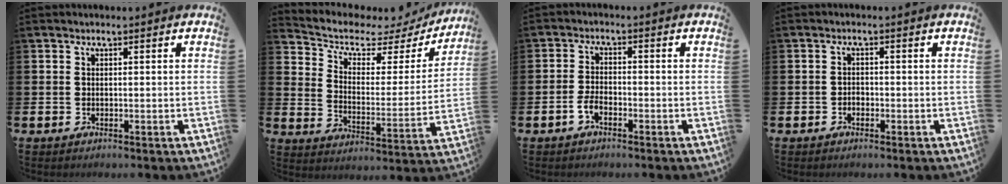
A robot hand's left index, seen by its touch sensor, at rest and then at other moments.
{"total": 4.9, "force": [4.0, 2.5, 1.6], "torque": [-0.065, -0.034, 0.060]}
{"total": 2.3, "force": [-1.3, 1.1, 1.6], "torque": [-0.038, 0.006, -0.024]}
{"total": 1.1, "force": [-0.7, 0.9, 0.2], "torque": [-0.005, 0.000, -0.016]}